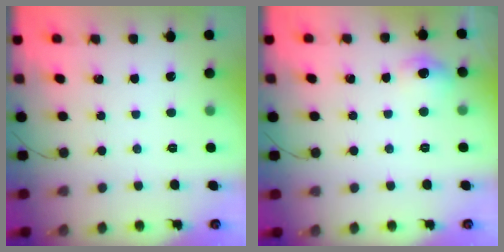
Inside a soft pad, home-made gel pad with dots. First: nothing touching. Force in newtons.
{"total": 6.1, "press": 5.8, "slide": 1.9}